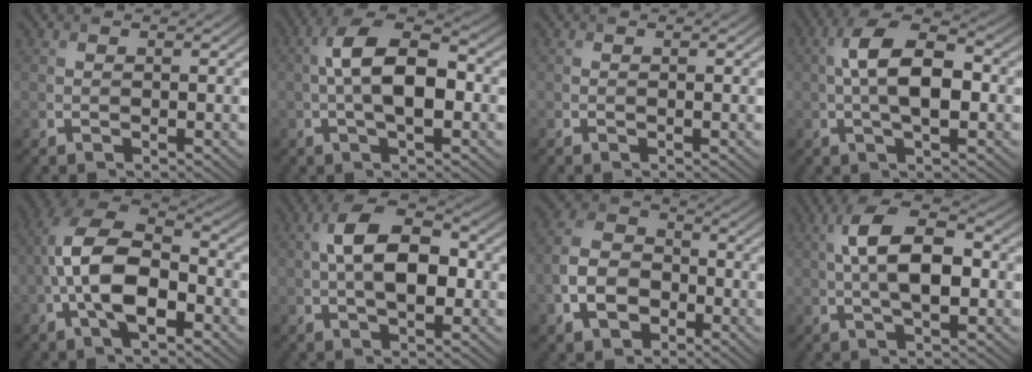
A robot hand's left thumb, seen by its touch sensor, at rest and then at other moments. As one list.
[{"total": 9.3, "force": [-0.4, 4.2, 8.3], "torque": [-0.153, 0.014, -0.016]}, {"total": 0.0}, {"total": 8.8, "force": [-0.1, 3.9, 7.9], "torque": [-0.149, 0.014, -0.011]}, {"total": 12.2, "force": [-3.0, 6.4, 9.9], "torque": [-0.206, 0.006, -0.071]}, {"total": 9.3, "force": [0.2, 5.0, 7.8], "torque": [-0.146, 0.009, -0.004]}, {"total": 8.6, "force": [-3.3, 6.2, 5.0], "torque": [-0.119, -0.010, -0.075]}, {"total": 9.2, "force": [0.4, 4.0, 8.3], "torque": [-0.154, 0.017, -0.003]}]